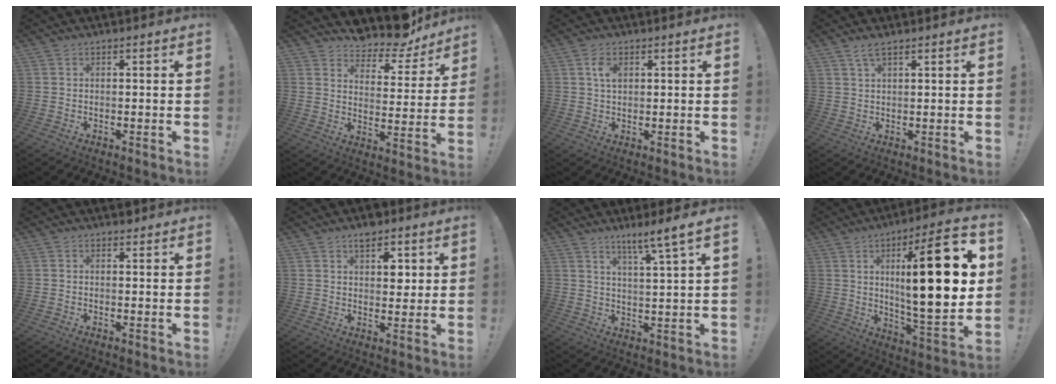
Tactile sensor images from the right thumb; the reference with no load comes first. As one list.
[{"total": 8.6, "force": [7.9, 2.7, 1.9], "torque": [-0.017, -0.081, 0.134]}, {"total": 3.8, "force": [1.2, 2.2, 2.9], "torque": [-0.046, 0.000, 0.019]}, {"total": 3.6, "force": [2.4, 1.1, 2.5], "torque": [-0.043, -0.008, 0.042]}, {"total": 1.0, "force": [0.8, 0.5, 0.2], "torque": [0.003, -0.003, 0.014]}, {"total": 7.6, "force": [3.7, 5.3, 4.0], "torque": [-0.030, -0.020, 0.061]}, {"total": 6.5, "force": [4.6, -1.3, 4.4], "torque": [-0.065, -0.038, 0.067]}, {"total": 25.4, "force": [5.5, 6.7, 23.9], "torque": [-0.362, -0.027, 0.077]}]